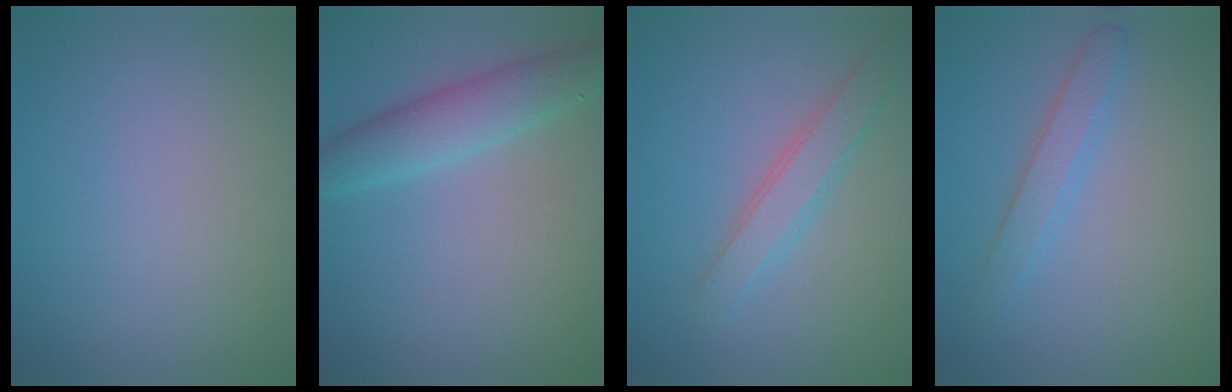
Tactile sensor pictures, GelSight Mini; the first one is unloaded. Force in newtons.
{"total": 4.0, "press": 4.0, "slide": 0.4}
{"total": 2.8, "press": 2.8, "slide": 0.1}
{"total": 2.0, "press": 2.0, "slide": 0.0}